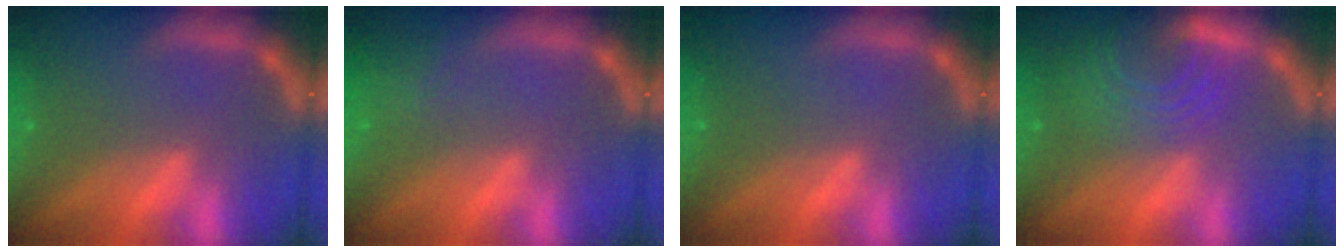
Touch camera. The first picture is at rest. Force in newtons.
{"total": 2.9}
{"total": 0.0}
{"total": 9.0}